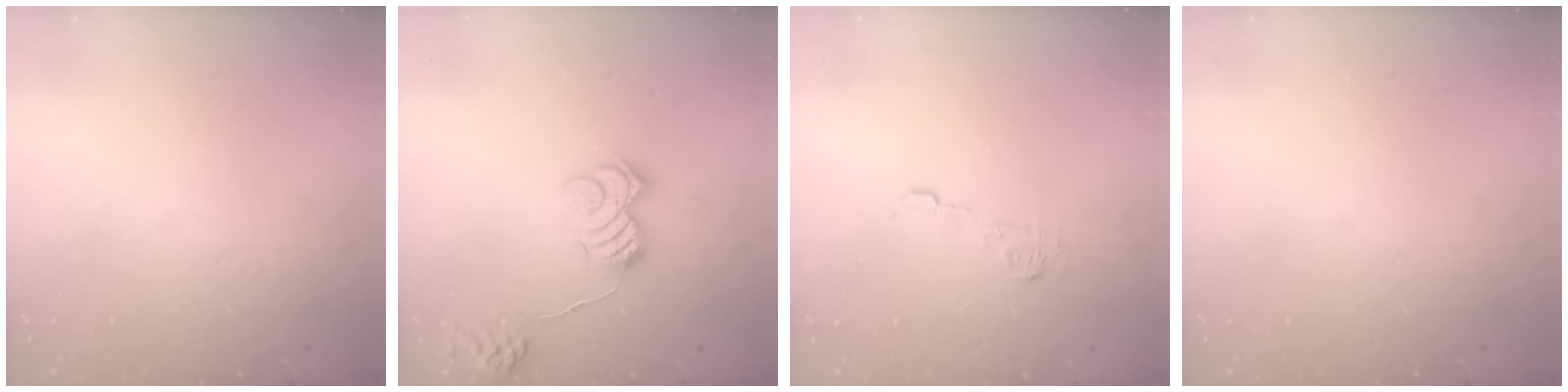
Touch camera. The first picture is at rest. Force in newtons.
{"total": 13.0, "press": 13.0, "slide": 0.4}
{"total": 7.3, "press": 7.3, "slide": 0.1}
{"total": 0.0}